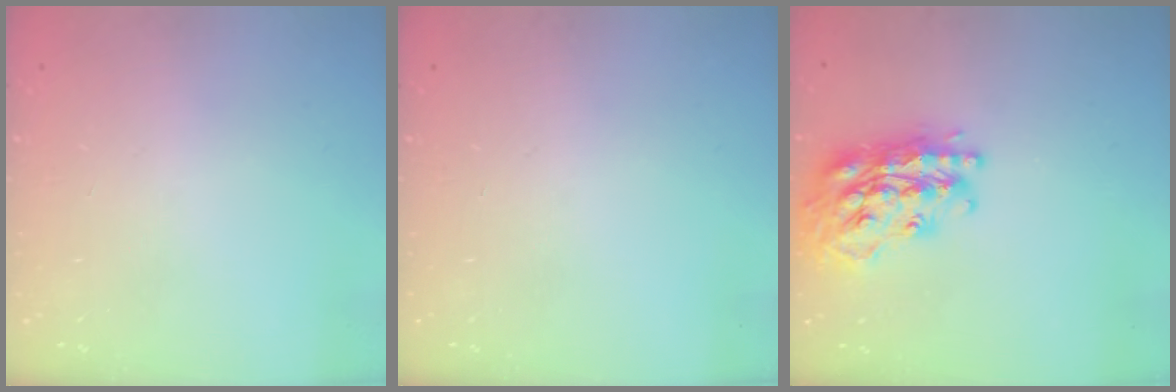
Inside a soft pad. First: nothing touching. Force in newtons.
{"total": 0.0}
{"total": 25.6, "press": 25.5, "slide": 2.2}